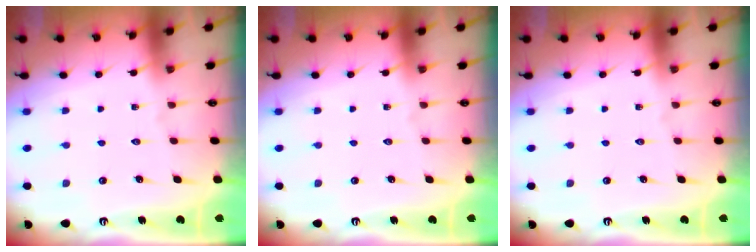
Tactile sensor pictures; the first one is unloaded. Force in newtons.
{"total": 0.0}
{"total": 0.0}